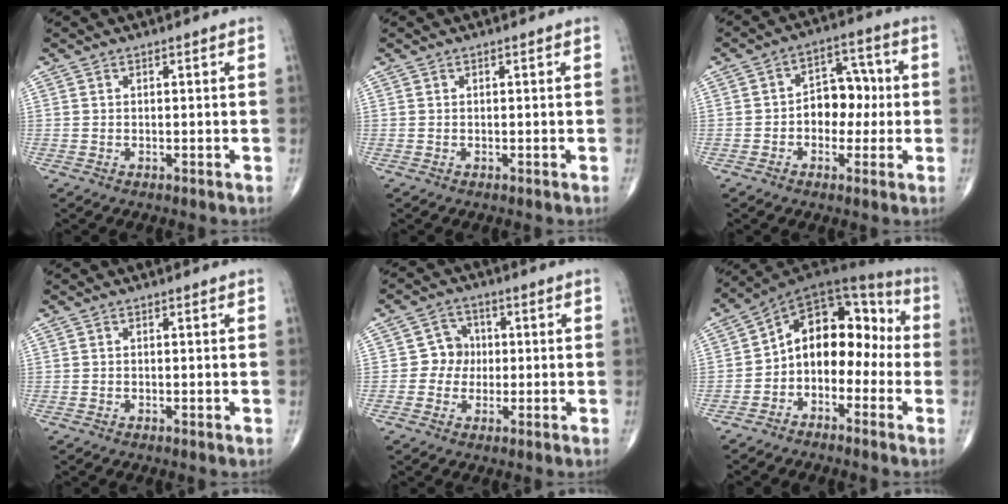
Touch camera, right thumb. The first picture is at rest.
{"total": 0.0}
{"total": 8.8, "force": [-0.5, 6.3, 6.1], "torque": [-0.049, 0.032, -0.016]}
{"total": 0.0}
{"total": 5.0, "force": [-0.2, 4.7, 1.7], "torque": [0.008, 0.013, -0.013]}
{"total": 14.0, "force": [-2.2, 9.6, 10.0], "torque": [-0.107, 0.068, -0.051]}